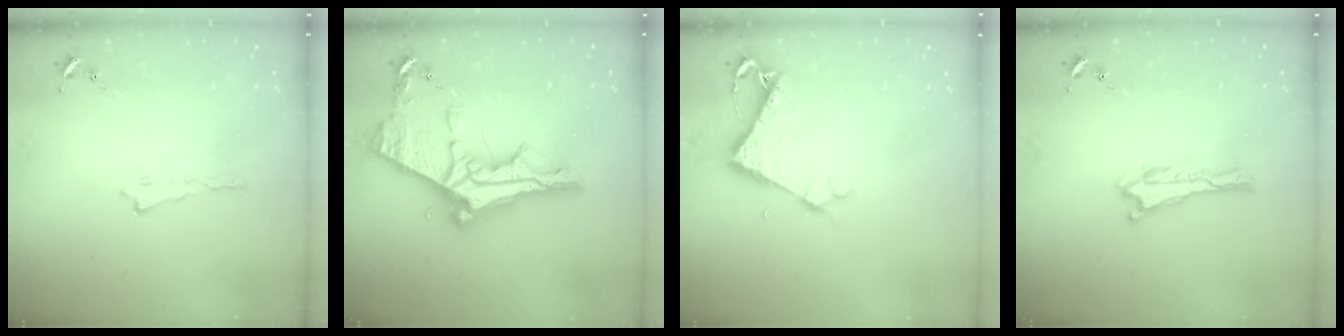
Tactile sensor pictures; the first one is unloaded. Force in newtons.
{"total": 10.6, "press": 10.5, "slide": 1.3}
{"total": 5.1, "press": 5.1, "slide": 0.4}
{"total": 0.0}